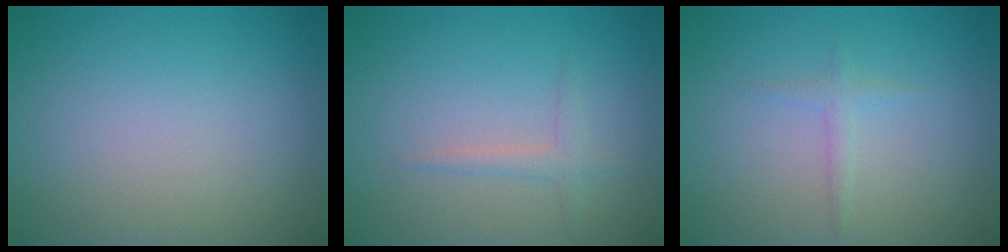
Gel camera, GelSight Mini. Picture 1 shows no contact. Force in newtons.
{"total": 1.3, "press": 1.3, "slide": 0.1}
{"total": 1.0, "press": 1.0, "slide": 0.1}